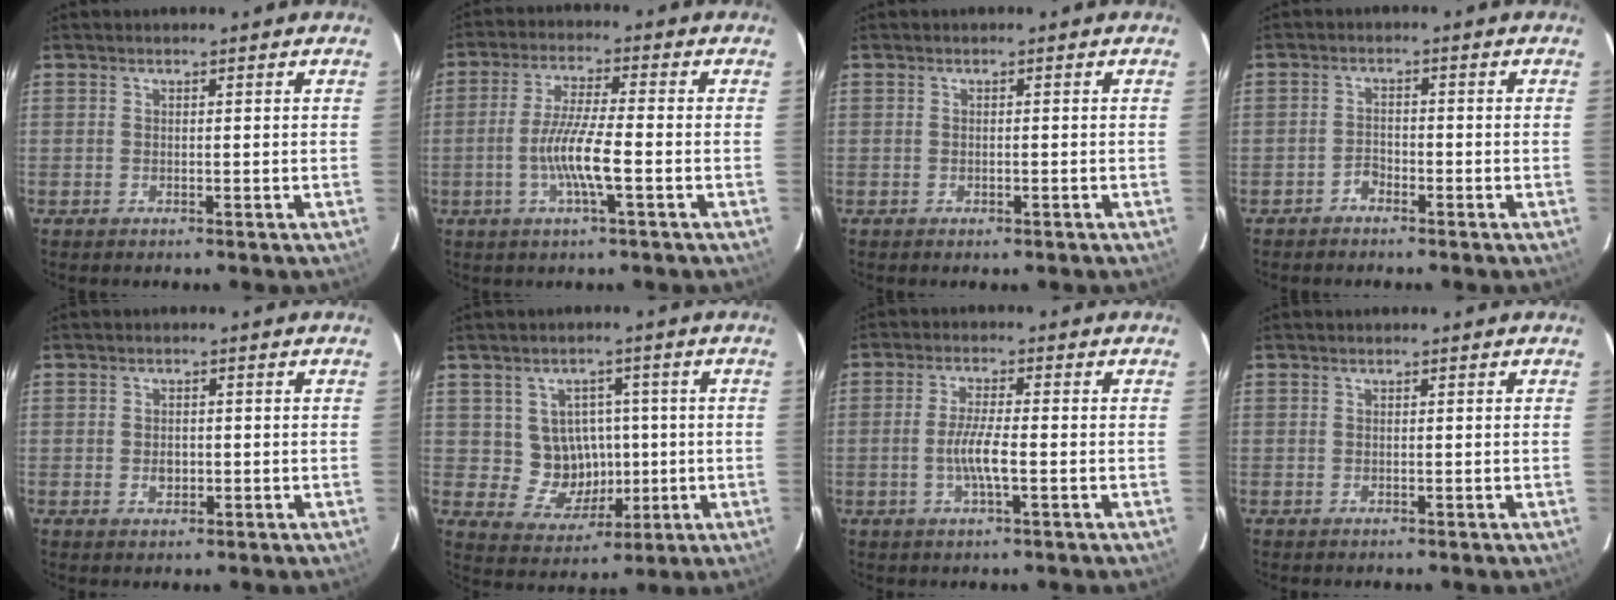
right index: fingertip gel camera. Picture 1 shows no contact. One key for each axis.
{"total": 7.9, "fx": -2.5, "fy": 0.3, "fz": 7.5, "tx": -0.147, "ty": -0.003, "tz": -0.049}
{"total": 0.8, "fx": -0.6, "fy": 0.3, "fz": 0.4, "tx": -0.007, "ty": -0.001, "tz": -0.010}
{"total": 2.0, "fx": -1.7, "fy": 1.0, "fz": 0.4, "tx": -0.006, "ty": 0.005, "tz": -0.030}
{"total": 2.1, "fx": -0.4, "fy": 1.7, "fz": 1.3, "tx": -0.021, "ty": 0.003, "tz": -0.005}
{"total": 8.3, "fx": 0.3, "fy": 7.9, "fz": 2.4, "tx": -0.054, "ty": 0.013, "tz": 0.023}
{"total": 5.3, "fx": -1.4, "fy": 0.6, "fz": 5.1, "tx": -0.098, "ty": -0.003, "tz": -0.028}
{"total": 0.0}